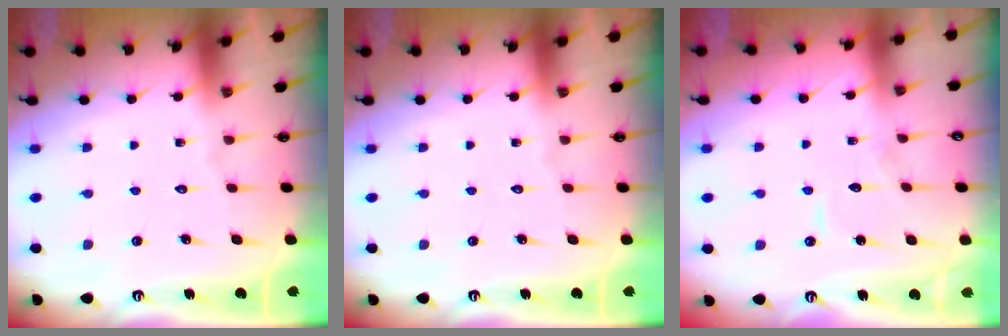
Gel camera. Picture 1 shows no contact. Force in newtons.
{"total": 0.0}
{"total": 6.5, "press": 6.5, "slide": 0.5}